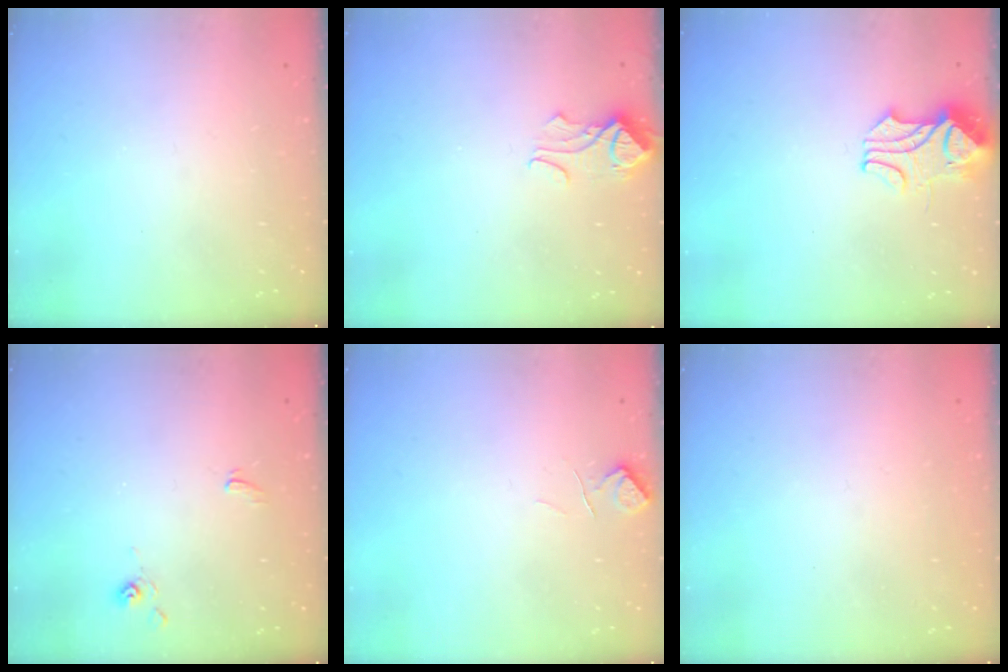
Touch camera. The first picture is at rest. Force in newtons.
{"total": 2.4, "press": 2.3, "slide": 0.5}
{"total": 2.1, "press": 1.9, "slide": 0.9}
{"total": 3.8, "press": 3.8, "slide": 0.1}
{"total": 1.0, "press": 0.7, "slide": 0.6}
{"total": 8.1, "press": 8.1, "slide": 0.3}